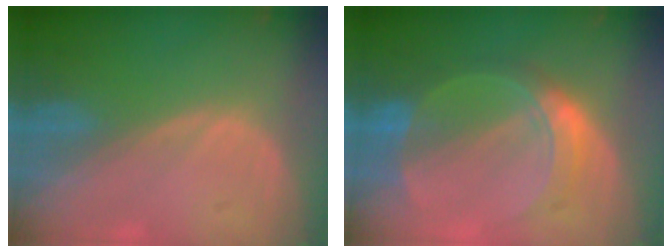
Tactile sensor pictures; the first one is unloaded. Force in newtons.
{"total": 6.7, "press": 6.7, "slide": 0.4}